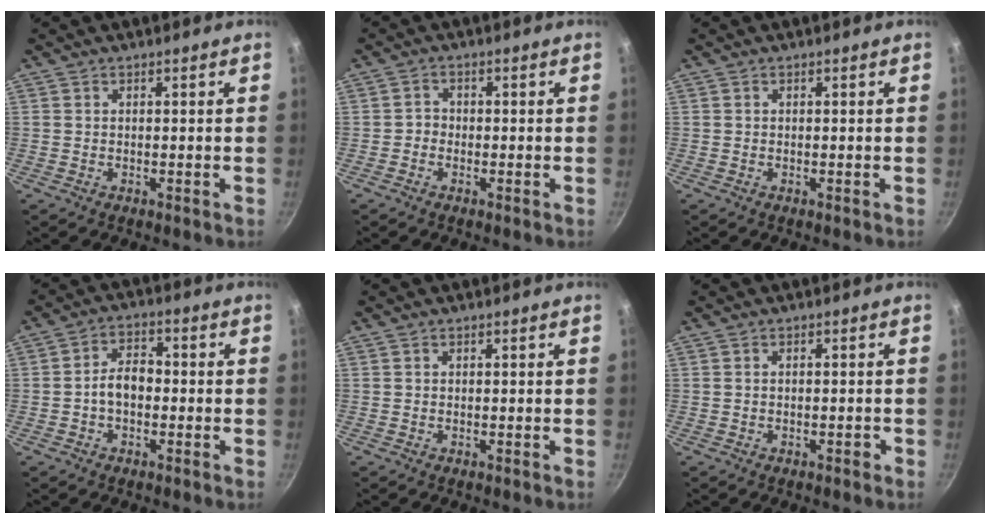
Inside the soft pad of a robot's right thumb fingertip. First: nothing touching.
{"total": 1.7, "force": [-0.8, 1.4, 0.5], "torque": [0.001, 0.010, -0.021]}
{"total": 0.0}
{"total": 5.7, "force": [-1.1, 3.8, 4.1], "torque": [-0.050, 0.027, -0.025]}
{"total": 0.0}
{"total": 1.1, "force": [-0.6, 0.5, 0.7], "torque": [-0.010, 0.012, -0.006]}